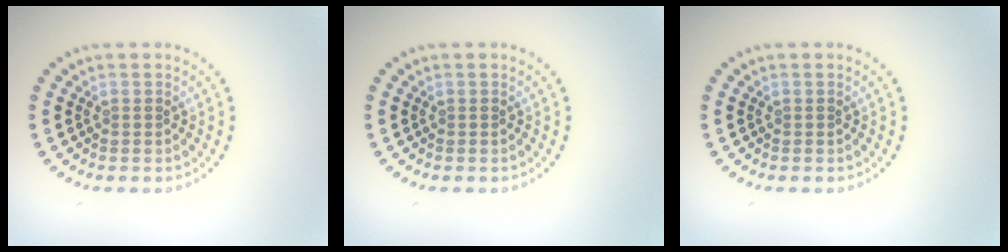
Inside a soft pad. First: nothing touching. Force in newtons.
{"total": 0.0}
{"total": 0.0}